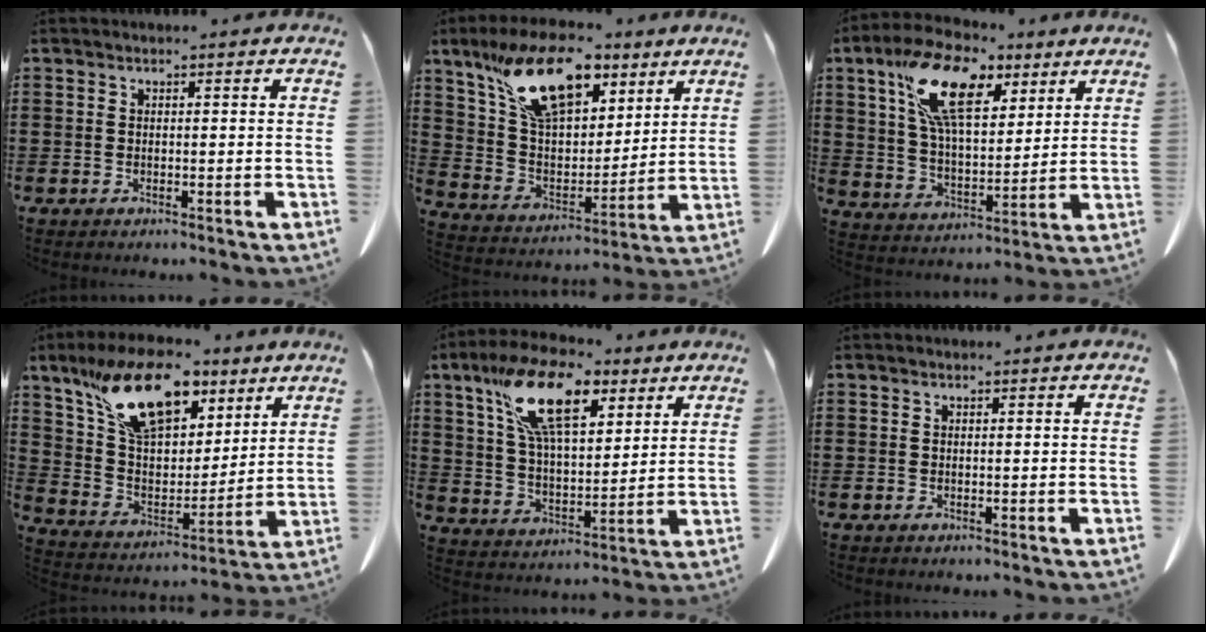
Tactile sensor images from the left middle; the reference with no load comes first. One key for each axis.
{"total": 15.6, "fx": 9.4, "fy": 7.6, "fz": 9.9, "tx": -0.210, "ty": -0.015, "tz": 0.171}
{"total": 14.2, "fx": 8.1, "fy": 6.4, "fz": 9.7, "tx": -0.199, "ty": -0.002, "tz": 0.151}
{"total": 16.0, "fx": 9.9, "fy": 7.9, "fz": 9.8, "tx": -0.205, "ty": -0.024, "tz": 0.177}
{"total": 15.4, "fx": 8.9, "fy": 6.5, "fz": 10.7, "tx": -0.225, "ty": -0.007, "tz": 0.159}
{"total": 0.0}